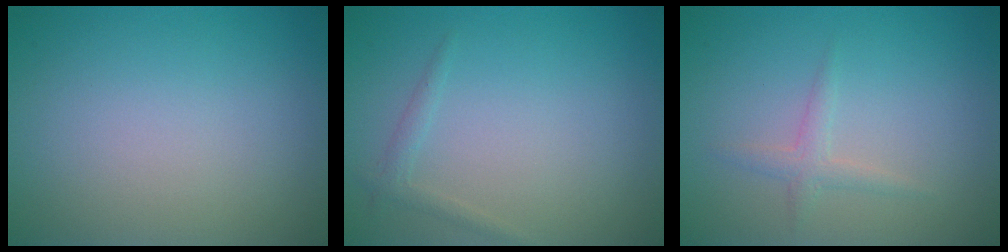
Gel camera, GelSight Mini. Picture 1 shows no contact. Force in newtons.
{"total": 1.0, "press": 1.0, "slide": 0.1}
{"total": 1.3, "press": 1.3, "slide": 0.1}